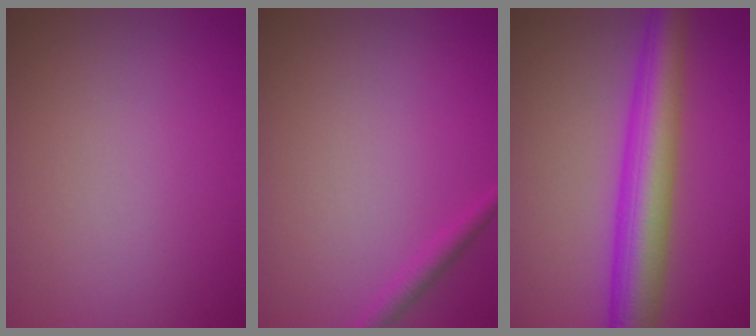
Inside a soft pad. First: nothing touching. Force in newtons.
{"total": 1.4, "press": 1.4, "slide": 0.1}
{"total": 7.7, "press": 7.7, "slide": 0.0}